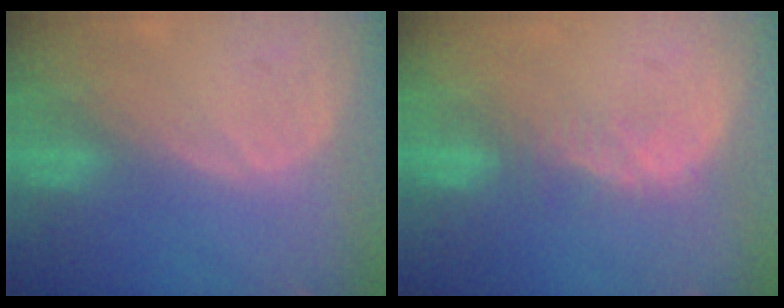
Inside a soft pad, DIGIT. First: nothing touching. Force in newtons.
{"total": 2.8, "press": 2.3, "slide": 1.7}